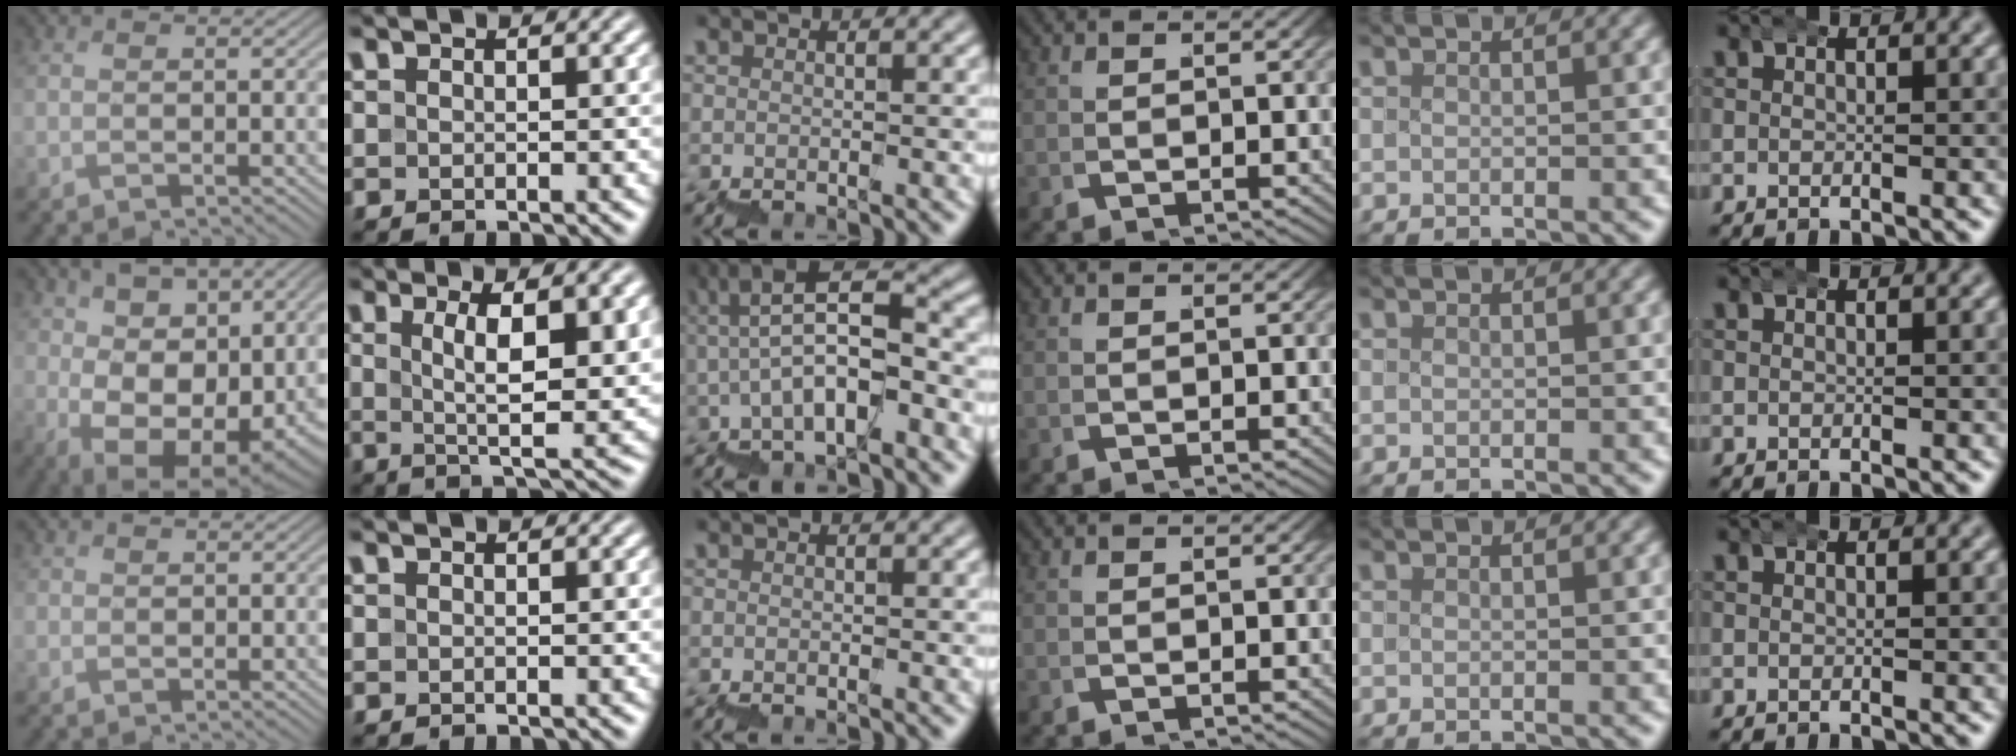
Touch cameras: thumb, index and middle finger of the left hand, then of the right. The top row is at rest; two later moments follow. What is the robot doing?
{"motion": "wrap", "object": "bubble wrap"}